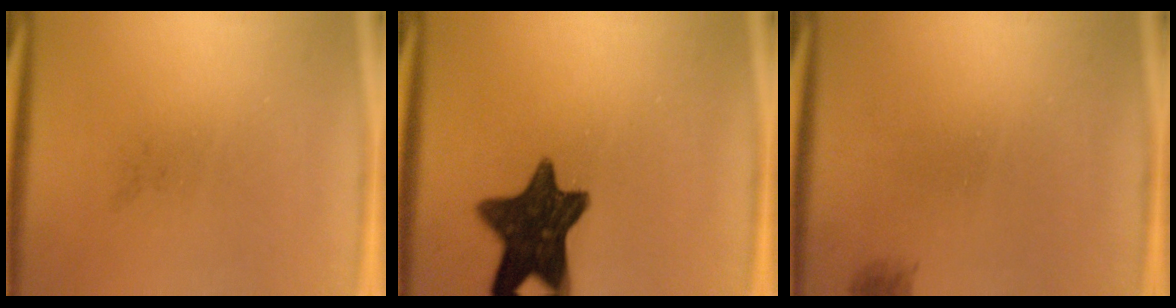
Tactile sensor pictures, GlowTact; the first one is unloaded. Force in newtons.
{"total": 13.0}
{"total": 1.1}